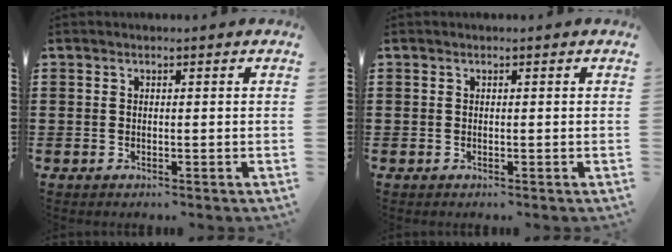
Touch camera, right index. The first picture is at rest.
{"total": 0.0}